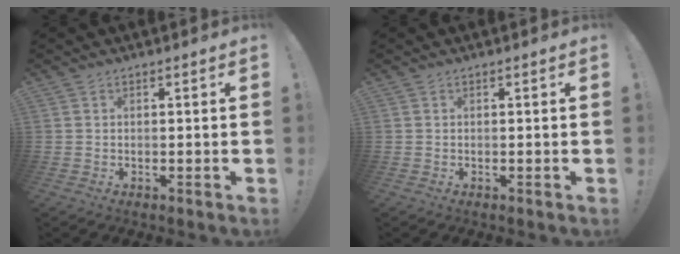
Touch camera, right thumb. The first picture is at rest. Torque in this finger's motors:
{"motor_torque": [-0.14, -0.05, -0.10, 0.05, 0.01]}